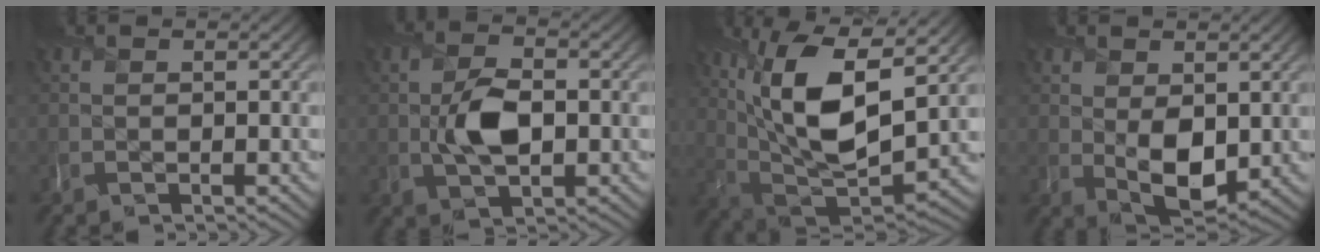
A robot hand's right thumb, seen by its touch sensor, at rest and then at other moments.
{"total": 5.8, "force": [-0.6, 3.5, 4.6], "torque": [-0.095, -0.009, -0.009]}
{"total": 14.0, "force": [5.0, 5.4, 11.9], "torque": [-0.240, -0.007, 0.099]}
{"total": 5.8, "force": [0.5, 3.6, 4.5], "torque": [-0.093, -0.013, 0.017]}